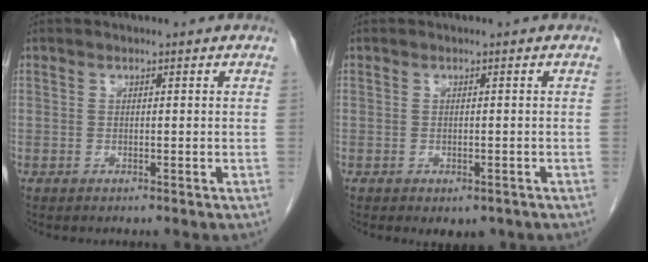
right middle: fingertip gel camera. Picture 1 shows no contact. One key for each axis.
{"total": 2.3, "fx": -1.5, "fy": 1.3, "fz": 1.2, "tx": -0.009, "ty": -0.002, "tz": -0.011}